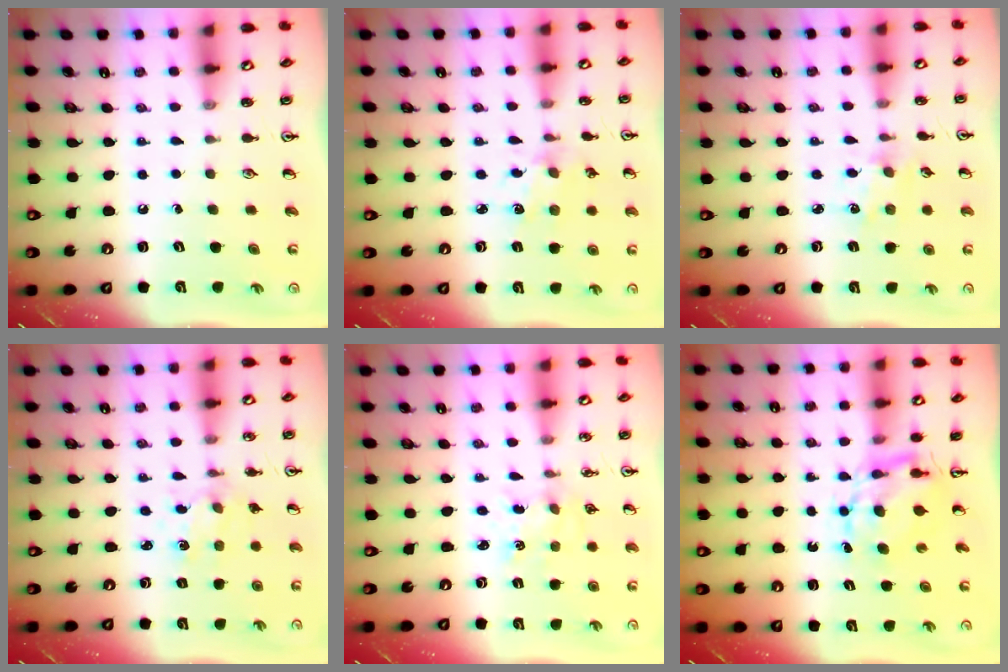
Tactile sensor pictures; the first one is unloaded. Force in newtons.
{"total": 3.0, "press": 3.0, "slide": 0.4}
{"total": 1.1, "press": 1.1, "slide": 0.1}
{"total": 1.5, "press": 1.5, "slide": 0.0}
{"total": 2.3, "press": 2.3, "slide": 0.3}
{"total": 6.7, "press": 6.7, "slide": 0.6}